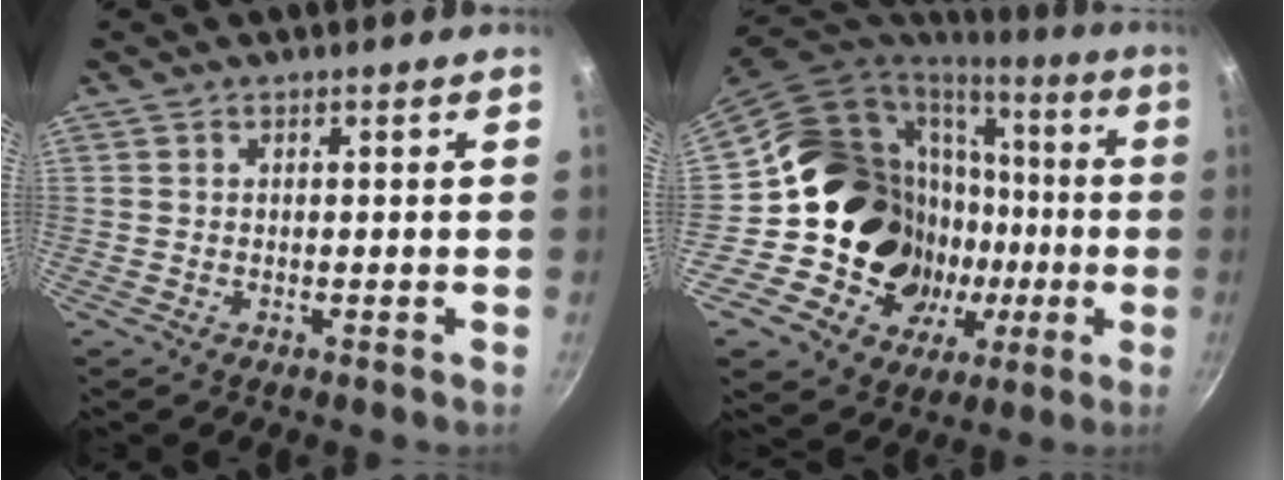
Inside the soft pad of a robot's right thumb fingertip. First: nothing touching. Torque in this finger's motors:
{"motor_torque": [0.96, 0.91, 1.37, -0.56, 0.46]}